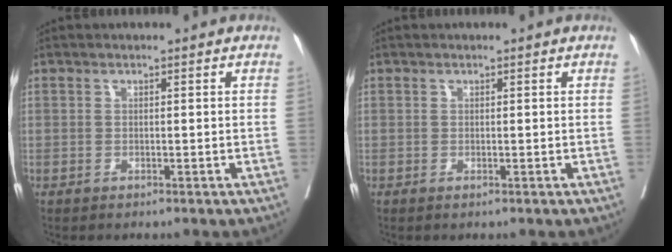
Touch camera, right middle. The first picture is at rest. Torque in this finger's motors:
{"motor_torque": [-0.34, 0.17, 0.04, 0.00]}